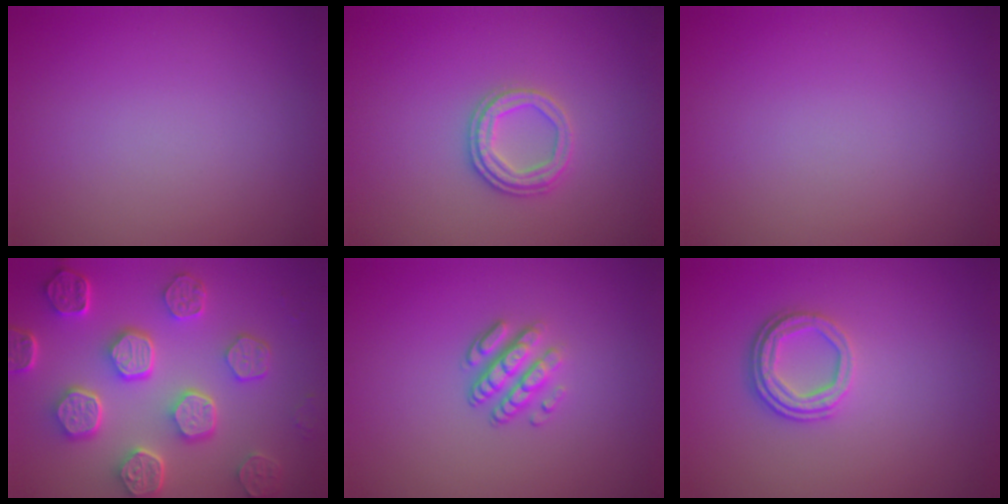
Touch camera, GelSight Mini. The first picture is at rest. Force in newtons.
{"total": 2.5, "press": 2.4, "slide": 0.6}
{"total": 0.0}
{"total": 8.0, "press": 6.1, "slide": 5.2}
{"total": 3.3, "press": 2.4, "slide": 2.2}
{"total": 3.3, "press": 2.5, "slide": 2.2}